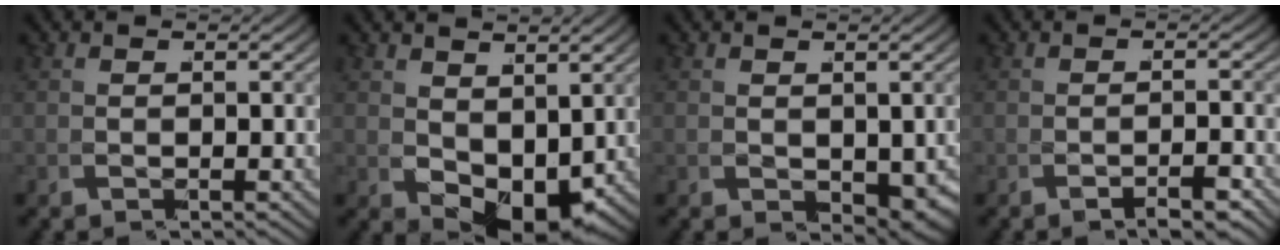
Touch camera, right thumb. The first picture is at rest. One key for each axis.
{"total": 4.7, "fx": -0.2, "fy": 3.0, "fz": 3.7, "tx": -0.070, "ty": -0.019, "tz": 0.006}
{"total": 2.5, "fx": -0.2, "fy": 1.6, "fz": 1.9, "tx": -0.028, "ty": -0.016, "tz": 0.010}
{"total": 1.8, "fx": -1.7, "fy": -0.6, "fz": 0.2, "tx": -0.015, "ty": -0.004, "tz": -0.027}